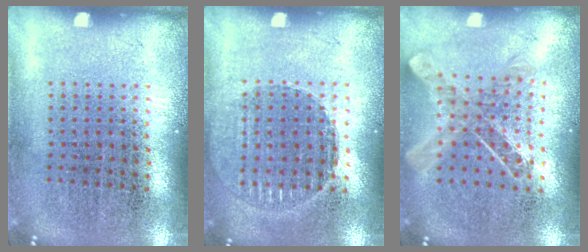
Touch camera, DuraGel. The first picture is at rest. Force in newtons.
{"total": 1.2, "press": 1.2, "slide": 0.3}
{"total": 1.0, "press": 1.0, "slide": 0.1}